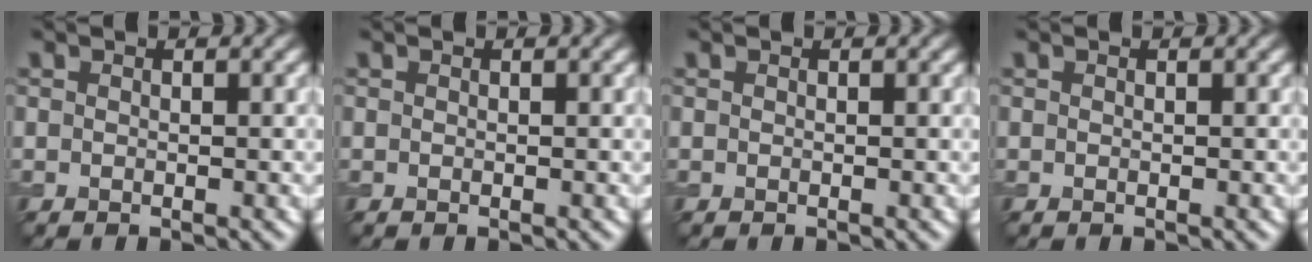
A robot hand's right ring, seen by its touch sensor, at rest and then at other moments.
{"total": 0.0}
{"total": 0.0}
{"total": 0.0}